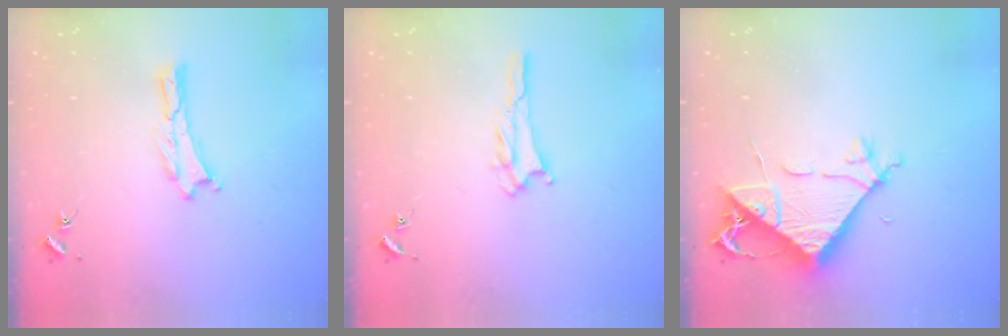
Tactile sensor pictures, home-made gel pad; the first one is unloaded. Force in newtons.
{"total": 2.3, "press": 2.2, "slide": 0.4}
{"total": 7.7, "press": 7.6, "slide": 1.1}